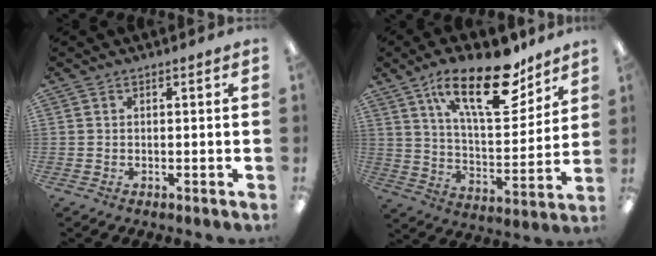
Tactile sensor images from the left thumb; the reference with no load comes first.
{"total": 22.3, "force": [13.4, 9.3, 15.2], "torque": [-0.232, -0.068, 0.222]}